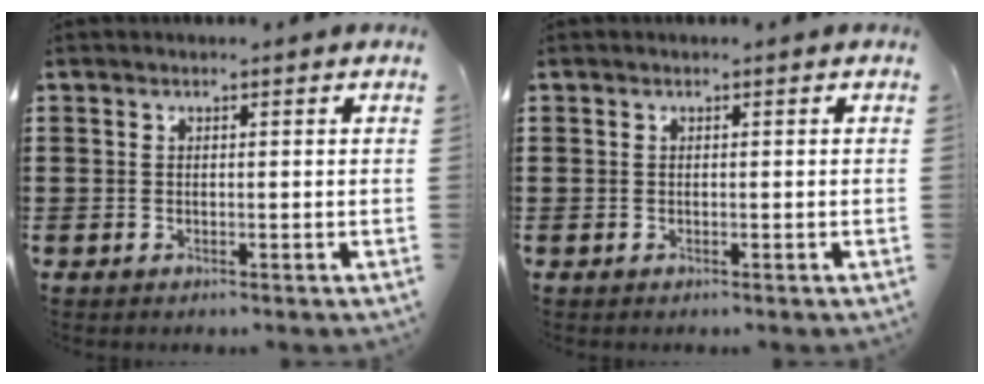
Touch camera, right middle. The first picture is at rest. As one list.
[{"total": 0.0}]